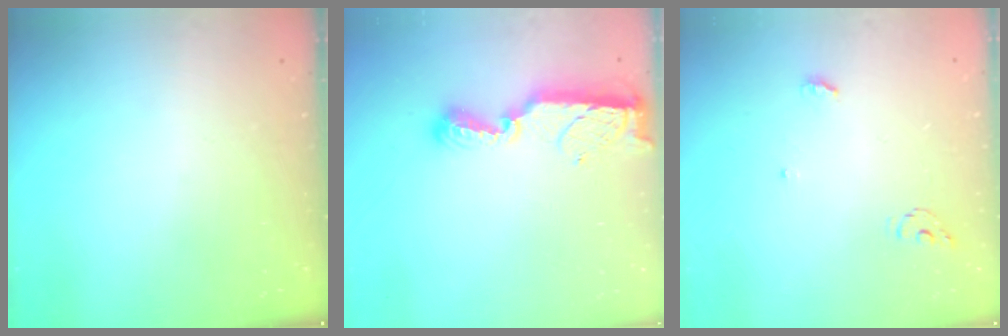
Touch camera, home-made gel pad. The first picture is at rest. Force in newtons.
{"total": 8.5, "press": 8.4, "slide": 0.2}
{"total": 4.4, "press": 4.4, "slide": 0.3}